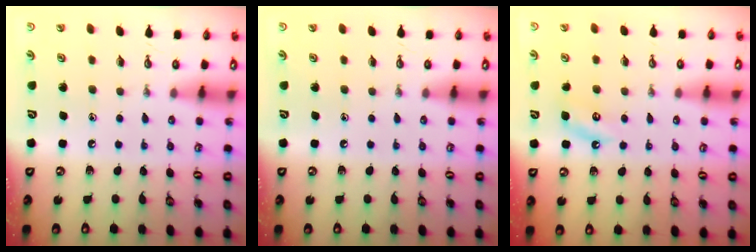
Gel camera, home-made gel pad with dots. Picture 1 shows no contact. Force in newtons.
{"total": 0.0}
{"total": 4.1, "press": 4.0, "slide": 0.7}